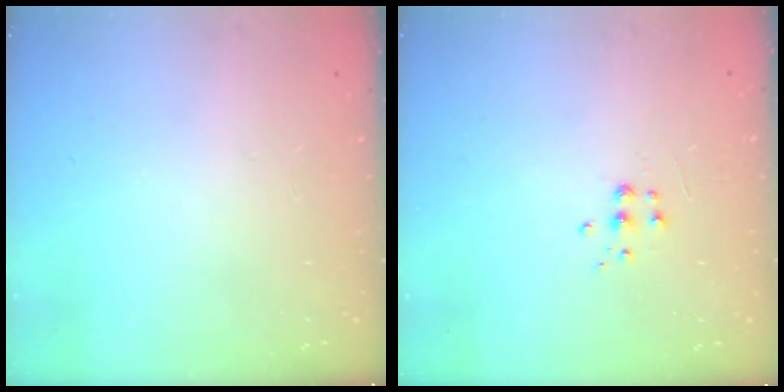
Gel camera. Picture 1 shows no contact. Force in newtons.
{"total": 4.9, "press": 4.9, "slide": 0.5}